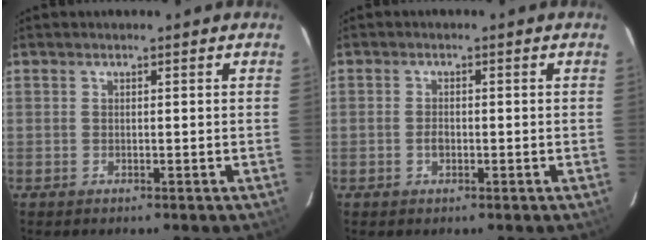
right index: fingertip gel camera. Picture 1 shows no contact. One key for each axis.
{"total": 1.8, "fx": -0.5, "fy": 1.2, "fz": 1.2, "tx": -0.024, "ty": 0.003, "tz": -0.010}